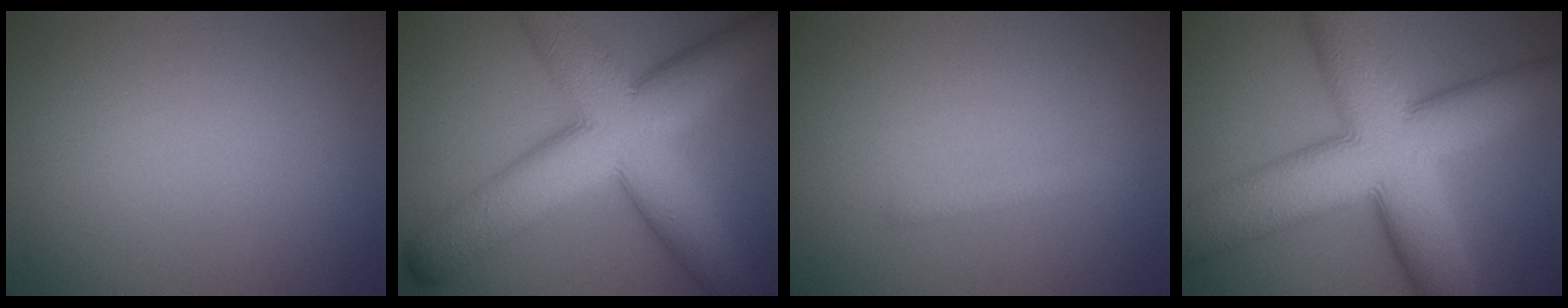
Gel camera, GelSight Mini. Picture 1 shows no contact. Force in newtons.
{"total": 12.6, "press": 12.6, "slide": 0.4}
{"total": 1.1, "press": 1.1, "slide": 0.0}
{"total": 14.6, "press": 14.6, "slide": 0.4}